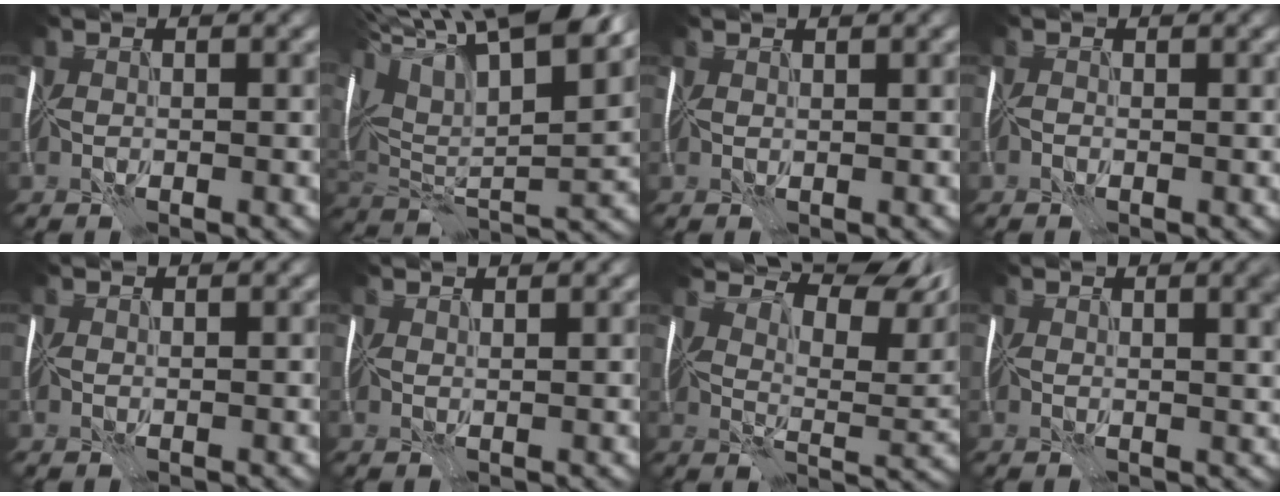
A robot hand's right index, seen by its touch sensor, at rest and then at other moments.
{"total": 16.2, "force": [8.4, 5.7, 12.5], "torque": [-0.239, 0.043, 0.134]}
{"total": 1.0, "force": [1.0, 0.1, 0.3], "torque": [-0.005, 0.002, 0.016]}
{"total": 0.5, "force": [-0.3, 0.4, 0.2], "torque": [-0.006, 0.003, -0.011]}
{"total": 1.3, "force": [1.2, 0.3, 0.4], "torque": [-0.007, 0.004, 0.018]}
{"total": 2.5, "force": [2.3, 0.5, 0.9], "torque": [-0.013, 0.009, 0.025]}
{"total": 13.3, "force": [10.1, 4.1, 7.7], "torque": [-0.123, 0.017, 0.144]}
{"total": 6.3, "force": [3.3, 2.5, 4.7], "torque": [-0.020, 0.018, 0.035]}